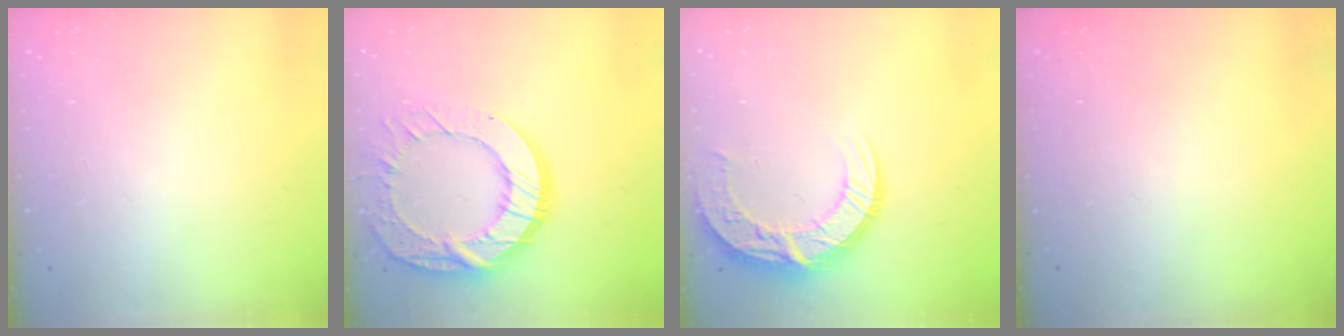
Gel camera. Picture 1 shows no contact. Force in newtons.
{"total": 19.8, "press": 19.7, "slide": 1.7}
{"total": 13.2, "press": 13.2, "slide": 1.2}
{"total": 0.0}